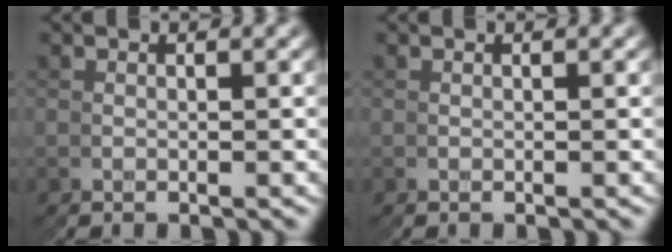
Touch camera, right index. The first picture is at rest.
{"total": 0.0}